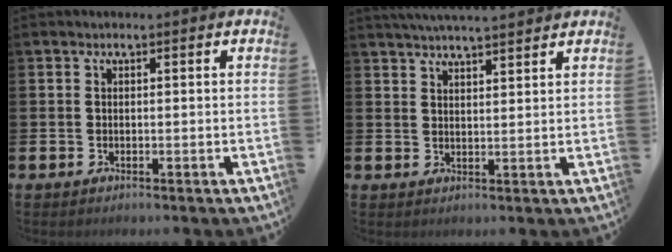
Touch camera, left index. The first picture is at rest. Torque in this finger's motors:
{"motor_torque": [0.93, -1.21, 0.66, 0.20]}